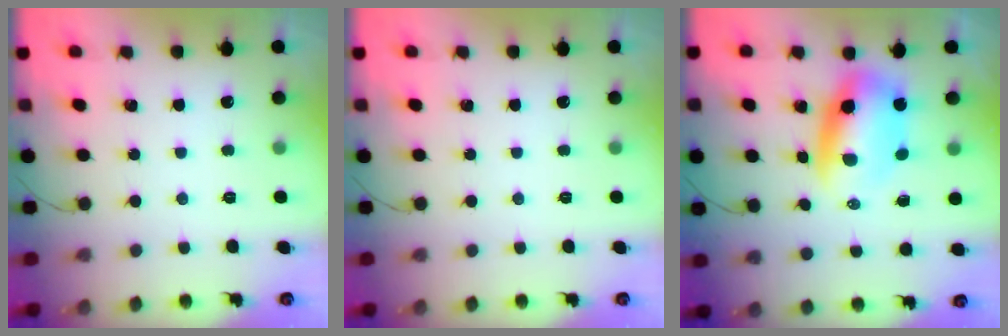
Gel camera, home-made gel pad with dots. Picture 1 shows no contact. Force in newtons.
{"total": 0.0}
{"total": 8.6, "press": 8.3, "slide": 2.2}